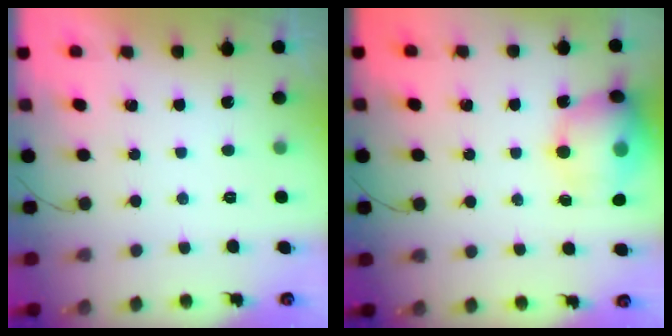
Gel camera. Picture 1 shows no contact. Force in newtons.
{"total": 16.2, "press": 15.2, "slide": 5.6}